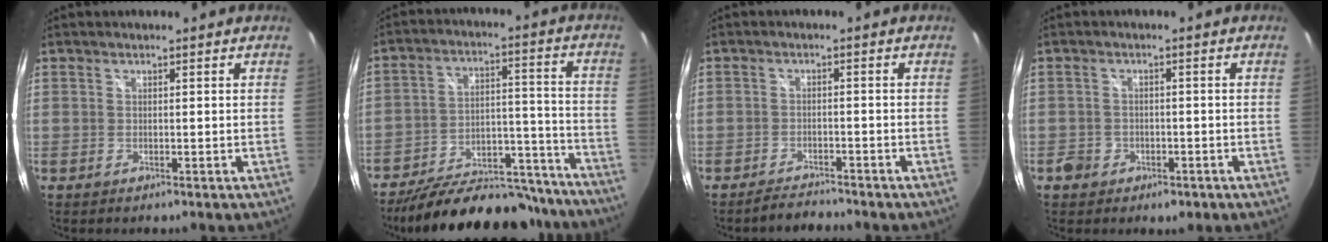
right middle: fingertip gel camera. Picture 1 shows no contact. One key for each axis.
{"total": 23.7, "fx": -20.2, "fy": 8.6, "fz": 8.9, "tx": -0.155, "ty": 0.030, "tz": -0.258}
{"total": 3.2, "fx": -3.1, "fy": 0.5, "fz": 0.4, "tx": -0.024, "ty": 0.001, "tz": -0.051}
{"total": 3.8, "fx": -1.9, "fy": 3.1, "fz": 1.2, "tx": -0.029, "ty": 0.002, "tz": -0.027}